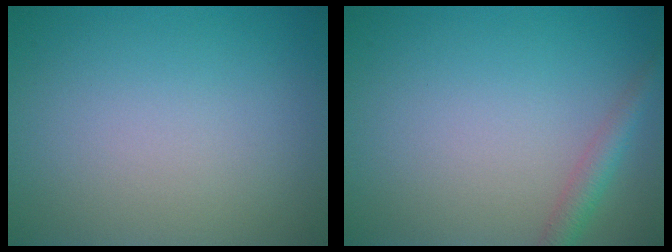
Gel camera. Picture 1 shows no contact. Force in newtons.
{"total": 2.2, "press": 2.2, "slide": 0.1}